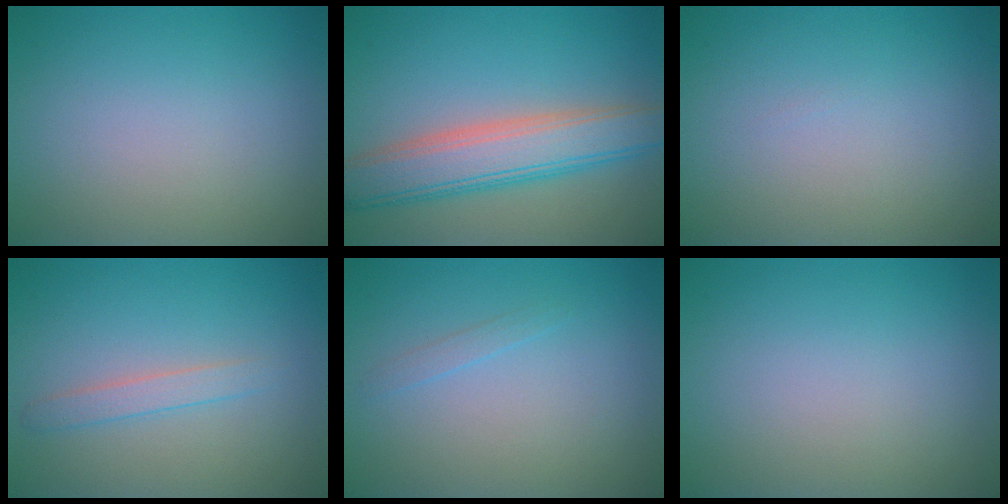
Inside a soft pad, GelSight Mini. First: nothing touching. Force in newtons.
{"total": 6.5, "press": 6.5, "slide": 0.1}
{"total": 0.0}
{"total": 1.6, "press": 1.6, "slide": 0.1}
{"total": 0.7, "press": 0.7, "slide": 0.1}
{"total": 0.0}